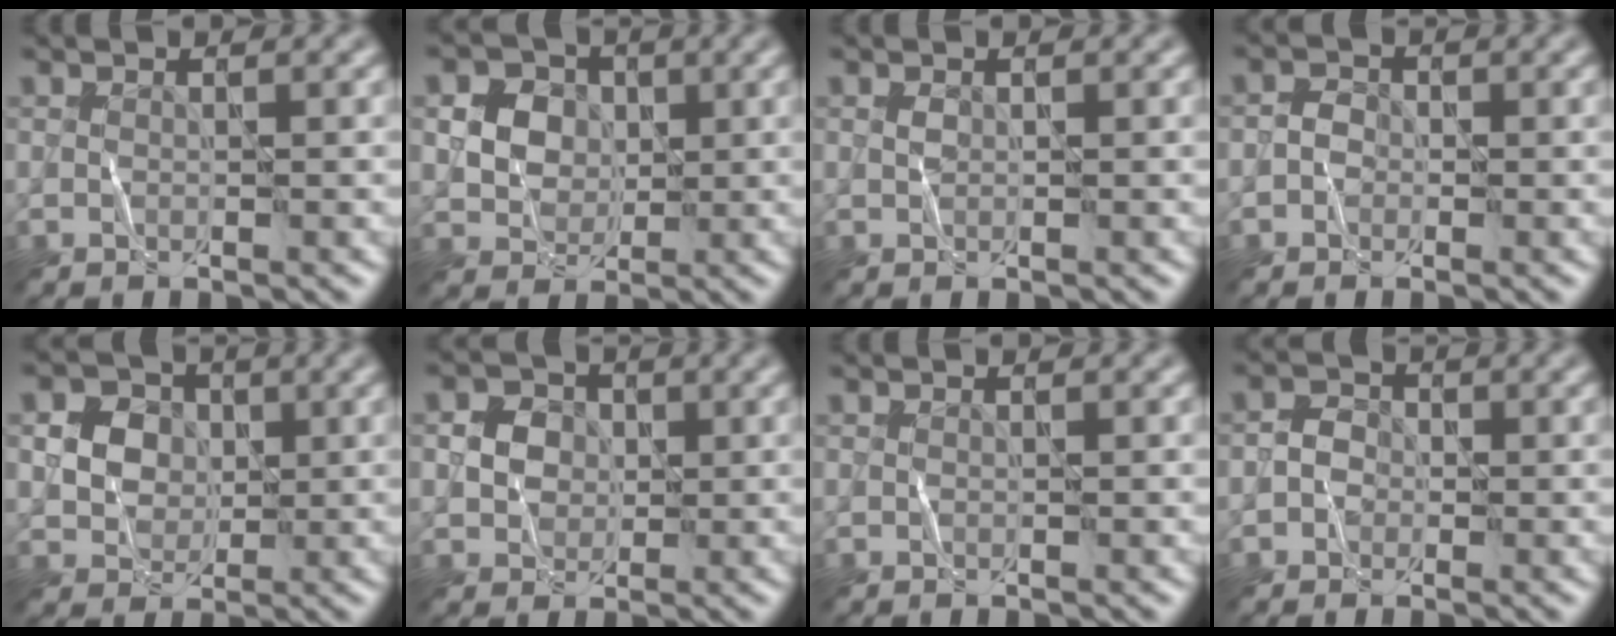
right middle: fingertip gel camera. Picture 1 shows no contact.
{"total": 4.4, "force": [0.8, 3.8, 2.0], "torque": [-0.044, 0.004, 0.008]}
{"total": 0.0}
{"total": 1.4, "force": [-0.7, 1.2, 0.4], "torque": [-0.007, 0.003, -0.017]}
{"total": 3.6, "force": [0.5, 3.2, 1.6], "torque": [-0.032, 0.001, 0.006]}
{"total": 2.6, "force": [0.1, 2.4, 1.0], "torque": [-0.017, 0.001, 0.002]}
{"total": 0.0}
{"total": 1.9, "force": [-0.7, 1.6, 0.6], "torque": [-0.009, 0.002, -0.017]}